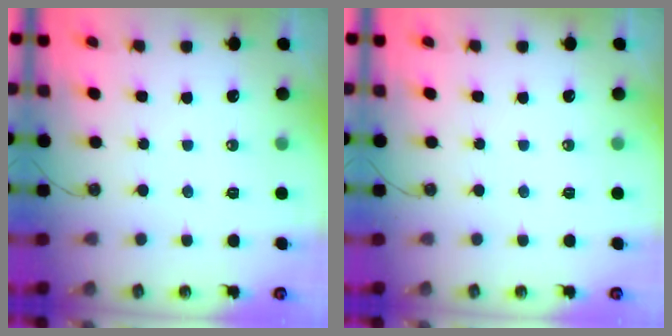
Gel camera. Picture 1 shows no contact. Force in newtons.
{"total": 0.0}